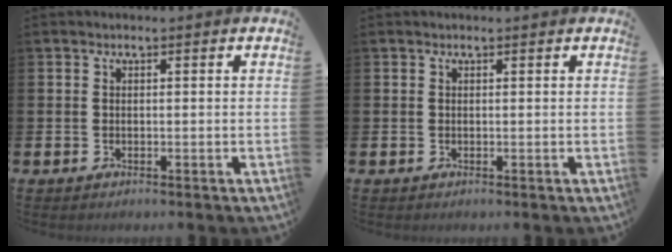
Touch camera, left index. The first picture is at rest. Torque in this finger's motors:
{"motor_torque": [0.93, -1.18, 0.02, -0.01]}